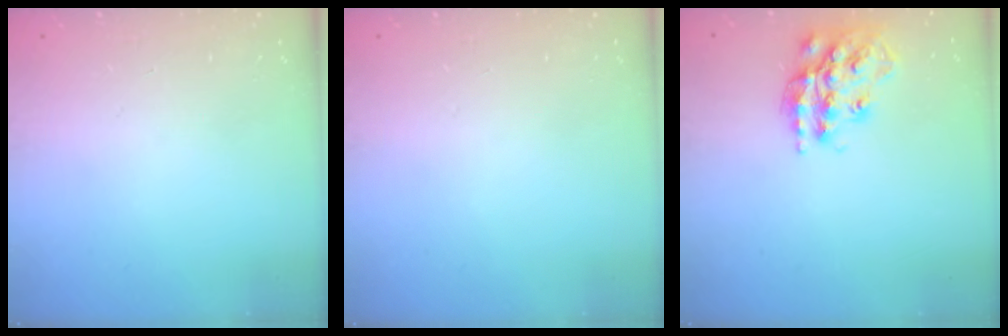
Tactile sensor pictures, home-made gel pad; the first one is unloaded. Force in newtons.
{"total": 0.0}
{"total": 19.7, "press": 19.6, "slide": 1.4}